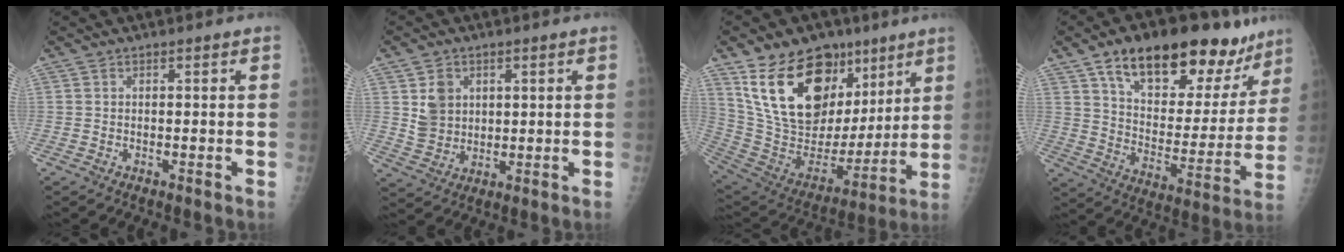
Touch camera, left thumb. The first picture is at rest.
{"total": 6.4, "force": [2.1, 5.3, 2.8], "torque": [-0.028, -0.015, 0.050]}
{"total": 25.1, "force": [13.4, 15.5, 14.5], "torque": [-0.207, -0.031, 0.250]}
{"total": 25.0, "force": [16.2, 11.8, 14.9], "torque": [-0.172, -0.047, 0.252]}